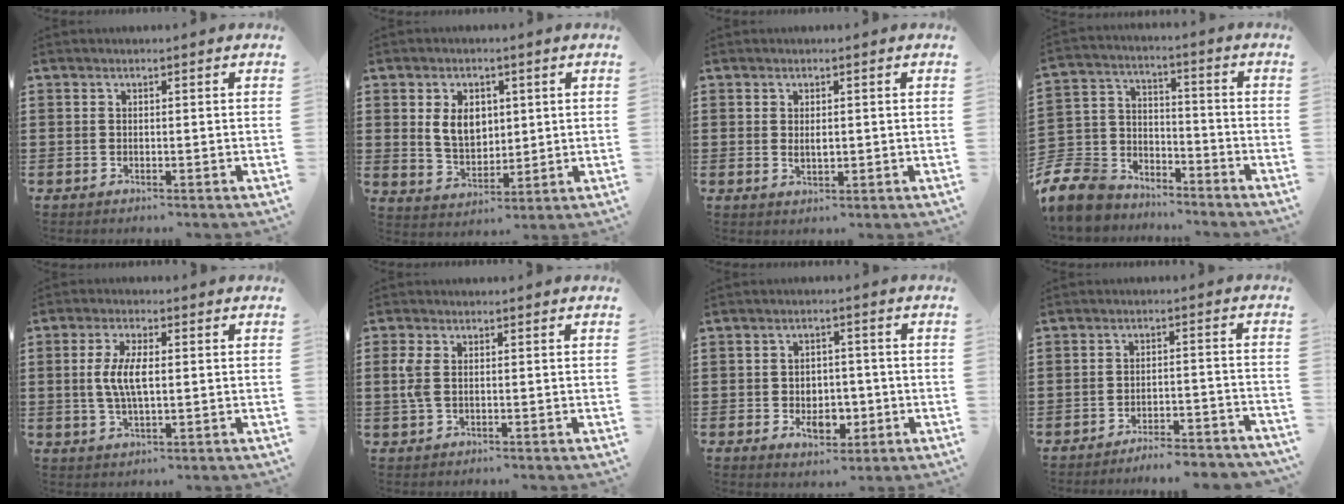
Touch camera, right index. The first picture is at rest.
{"total": 6.2, "force": [1.3, 4.4, 4.2], "torque": [-0.086, 0.012, 0.021]}
{"total": 1.7, "force": [0.2, 0.8, 1.5], "torque": [-0.031, 0.004, 0.003]}
{"total": 9.1, "force": [-8.0, 4.0, 1.7], "torque": [-0.080, 0.008, -0.165]}
{"total": 6.0, "force": [0.3, 2.3, 5.6], "torque": [-0.121, 0.002, -0.003]}
{"total": 3.2, "force": [0.1, 1.8, 2.7], "torque": [-0.077, -0.001, -0.005]}
{"total": 5.1, "force": [-1.5, 3.6, 3.2], "torque": [-0.045, 0.004, -0.028]}
{"total": 4.2, "force": [-4.1, -0.2, 0.8], "torque": [-0.016, -0.003, -0.085]}